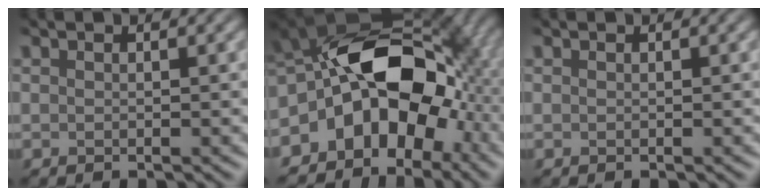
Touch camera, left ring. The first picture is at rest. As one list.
[{"total": 12.9, "force": [-4.8, 8.5, 8.4], "torque": [-0.112, 0.007, -0.090]}, {"total": 0.0}]